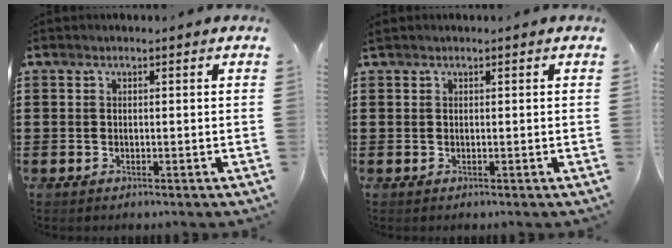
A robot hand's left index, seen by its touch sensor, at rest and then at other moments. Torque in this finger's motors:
{"motor_torque": [0.51, -0.62, 0.07, 0.00]}